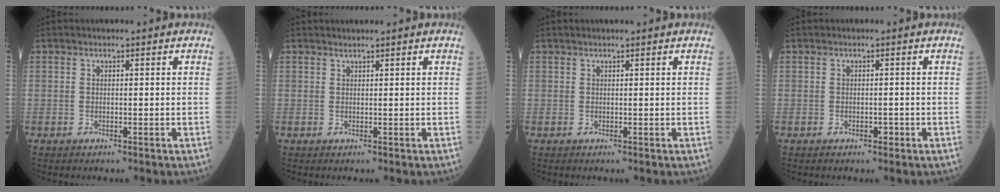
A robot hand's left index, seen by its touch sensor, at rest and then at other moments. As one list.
[{"total": 1.0, "force": [0.9, -0.2, 0.3], "torque": [-0.009, 0.006, 0.020]}, {"total": 1.6, "force": [1.4, 0.0, 0.8], "torque": [-0.006, 0.015, 0.020]}, {"total": 1.0, "force": [-0.5, 0.5, 0.6], "torque": [-0.010, 0.001, -0.006]}]